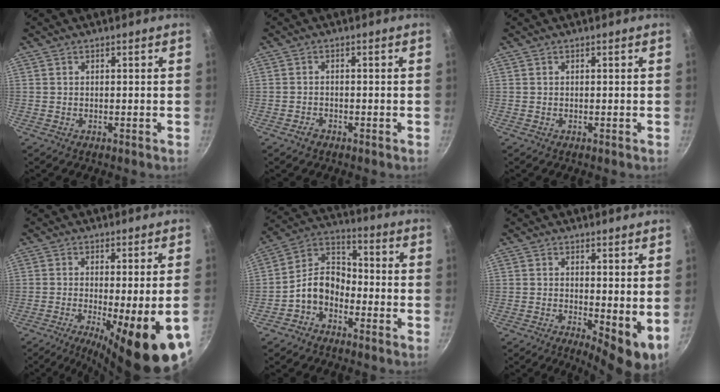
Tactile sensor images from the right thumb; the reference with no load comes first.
{"total": 1.6, "force": [-1.2, 0.9, 0.6], "torque": [-0.013, 0.012, -0.022]}
{"total": 0.0}
{"total": 17.1, "force": [-6.0, 3.3, 15.6], "torque": [-0.229, -0.016, -0.076]}
{"total": 8.8, "force": [-3.9, 6.2, 5.0], "torque": [-0.072, 0.058, -0.092]}
{"total": 7.2, "force": [0.4, 2.7, 6.6], "torque": [-0.085, -0.015, 0.010]}